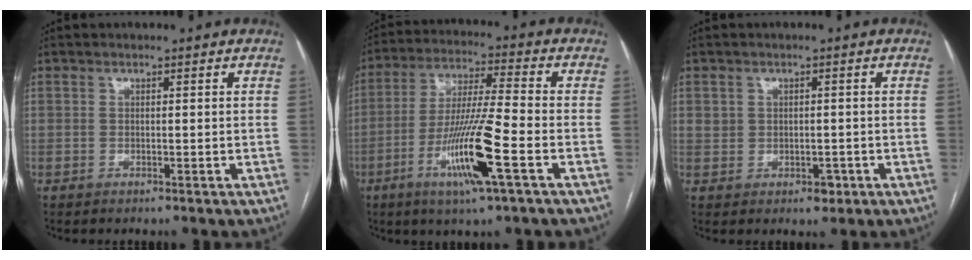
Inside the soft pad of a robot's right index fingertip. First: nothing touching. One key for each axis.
{"total": 13.2, "fx": -5.2, "fy": -0.1, "fz": 12.1, "tx": -0.240, "ty": -0.016, "tz": -0.098}
{"total": 3.1, "fx": -0.3, "fy": 2.6, "fz": 1.7, "tx": -0.027, "ty": 0.010, "tz": 0.007}